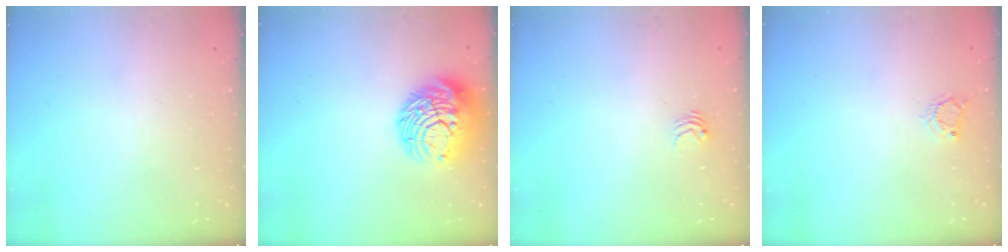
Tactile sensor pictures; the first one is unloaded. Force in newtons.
{"total": 13.3, "press": 13.2, "slide": 1.4}
{"total": 3.0, "press": 3.0, "slide": 0.4}
{"total": 3.6, "press": 3.5, "slide": 0.4}